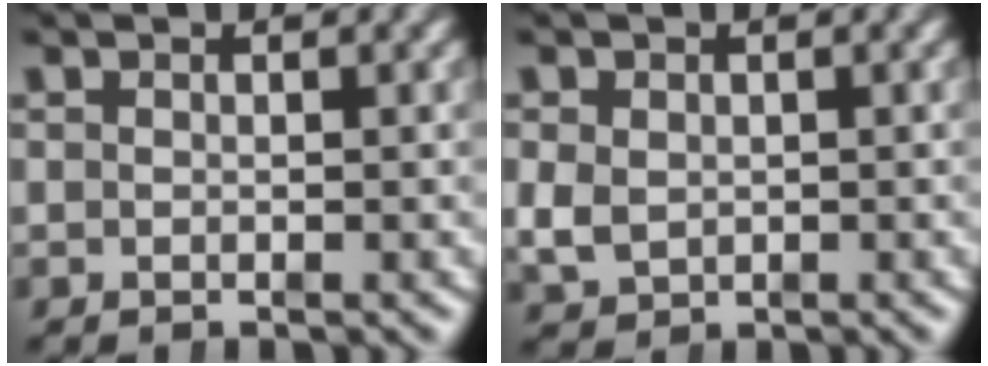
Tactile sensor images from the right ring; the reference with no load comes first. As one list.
[{"total": 2.5, "force": [-0.3, 2.2, 1.2], "torque": [-0.031, -0.016, 0.008]}]